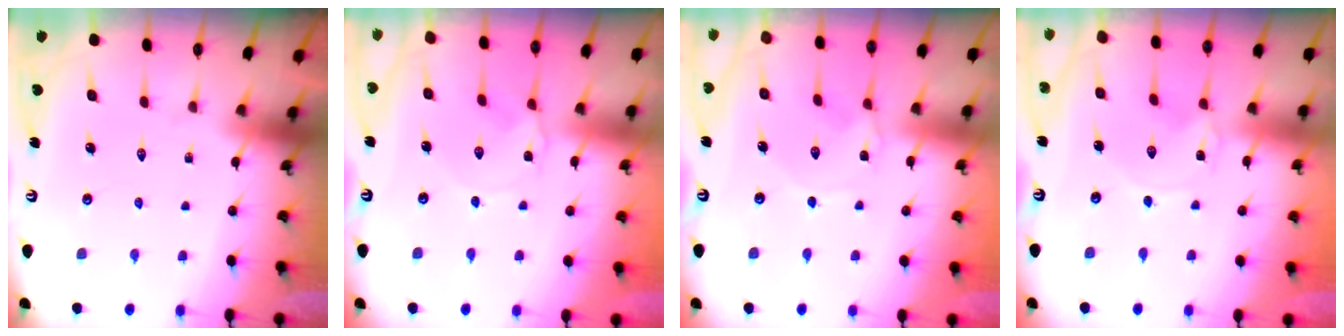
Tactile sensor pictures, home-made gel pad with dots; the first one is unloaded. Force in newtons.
{"total": 0.0}
{"total": 1.3, "press": 1.3, "slide": 0.3}
{"total": 0.0}